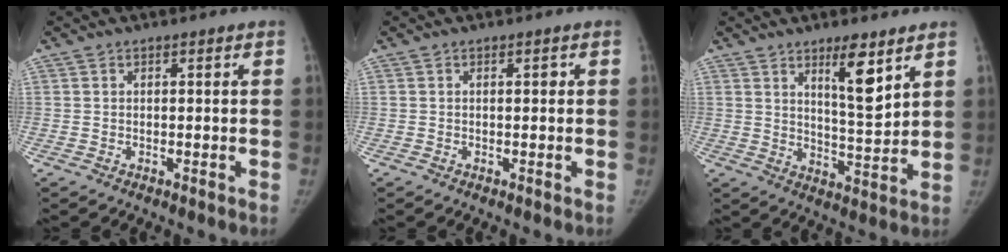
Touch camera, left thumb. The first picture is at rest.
{"total": 0.7, "force": [0.2, 0.3, 0.6], "torque": [-0.006, 0.001, 0.003]}
{"total": 8.9, "force": [5.3, 2.1, 6.9], "torque": [-0.100, -0.045, 0.089]}